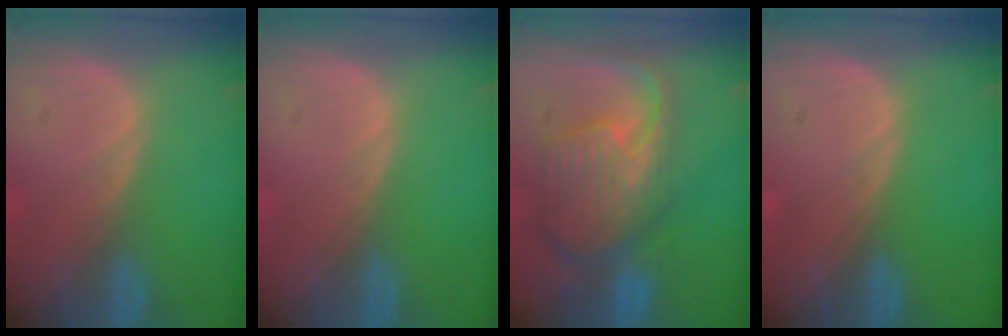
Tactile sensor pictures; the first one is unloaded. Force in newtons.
{"total": 0.0}
{"total": 11.2, "press": 9.8, "slide": 5.6}
{"total": 0.0}